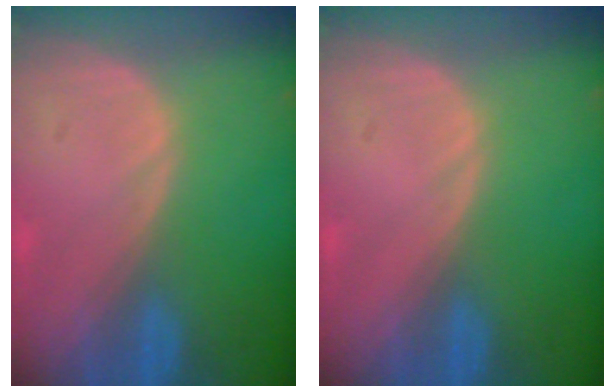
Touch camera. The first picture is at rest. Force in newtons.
{"total": 0.0}